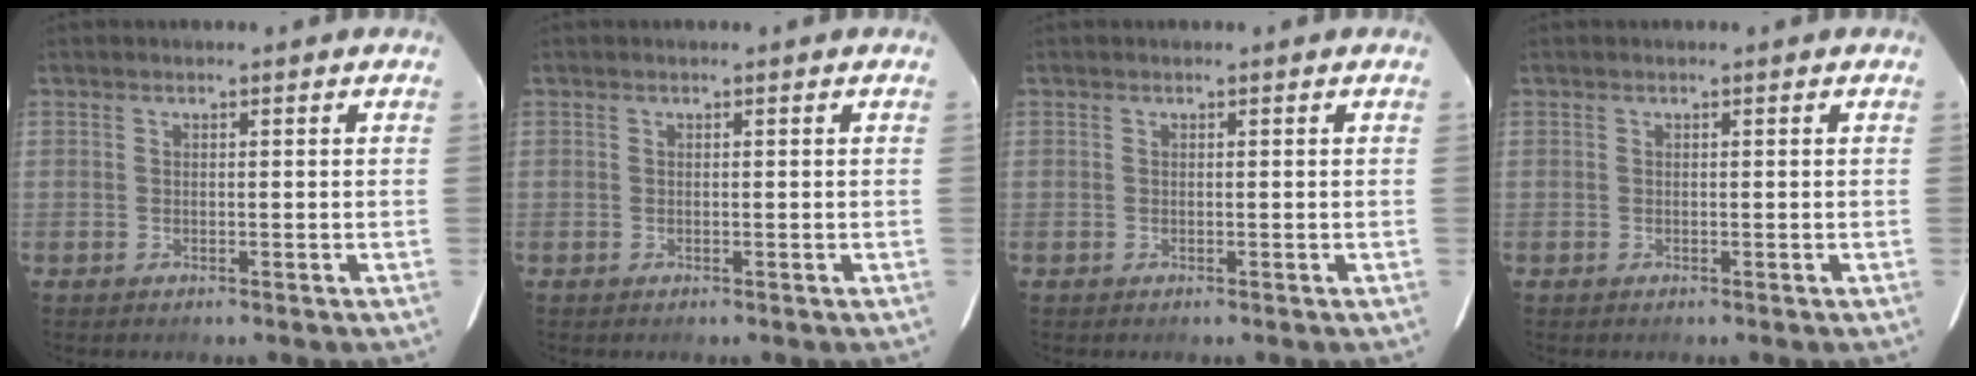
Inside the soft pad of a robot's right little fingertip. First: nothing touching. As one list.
[{"total": 0.0}, {"total": 0.0}, {"total": 0.0}]